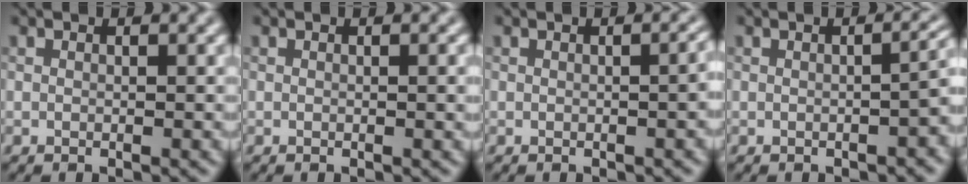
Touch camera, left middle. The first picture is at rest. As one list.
[{"total": 1.0, "force": [0.0, 0.2, 0.9], "torque": [-0.010, 0.001, -0.001]}, {"total": 2.3, "force": [-0.2, 0.9, 2.1], "torque": [-0.017, 0.006, -0.002]}, {"total": 3.3, "force": [-0.9, 1.4, 2.8], "torque": [-0.026, 0.004, -0.013]}]